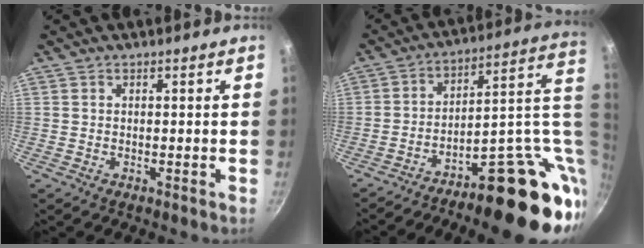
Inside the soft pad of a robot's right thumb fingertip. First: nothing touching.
{"total": 24.0, "force": [-4.9, 10.5, 21.1], "torque": [-0.243, 0.035, -0.057]}